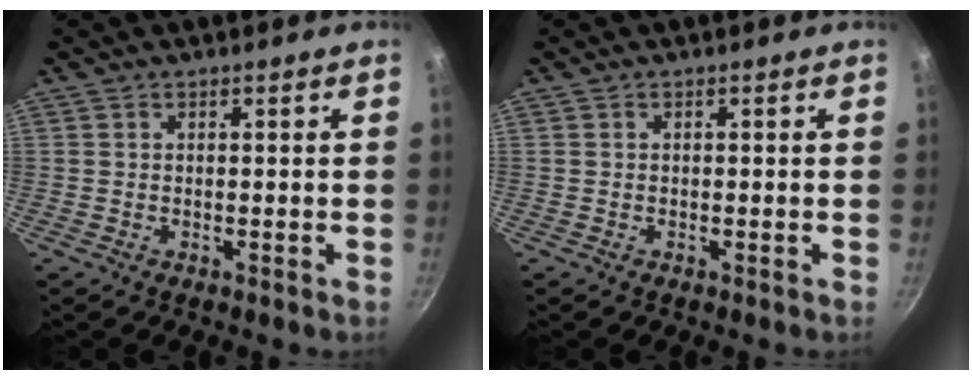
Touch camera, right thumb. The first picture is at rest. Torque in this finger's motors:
{"motor_torque": [-0.06, 0.31, -0.44, 0.37, -0.01]}